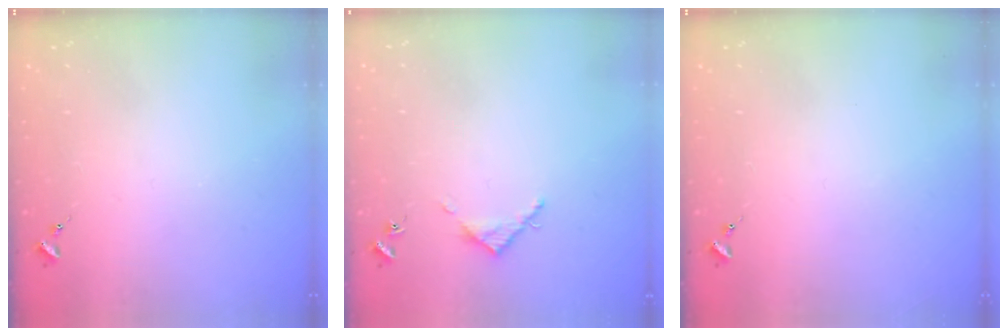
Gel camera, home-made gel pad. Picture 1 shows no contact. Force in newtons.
{"total": 4.0, "press": 4.0, "slide": 0.5}
{"total": 0.0}